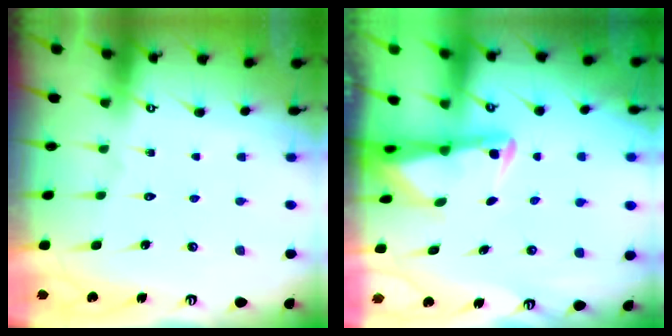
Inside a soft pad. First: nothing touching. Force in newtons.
{"total": 2.8, "press": 2.7, "slide": 0.6}